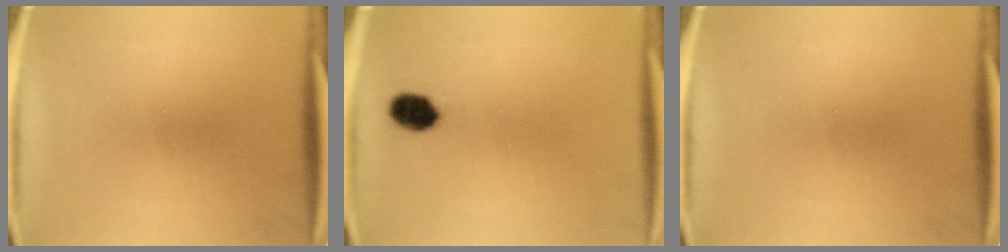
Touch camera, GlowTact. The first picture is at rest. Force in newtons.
{"total": 5.1}
{"total": 0.0}